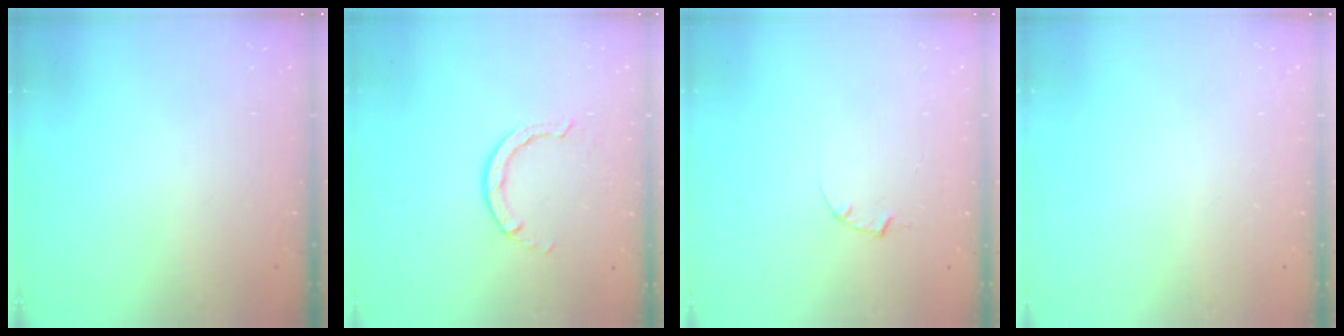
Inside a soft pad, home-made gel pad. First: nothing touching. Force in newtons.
{"total": 2.8, "press": 2.8, "slide": 0.2}
{"total": 1.0, "press": 1.0, "slide": 0.3}
{"total": 0.0}